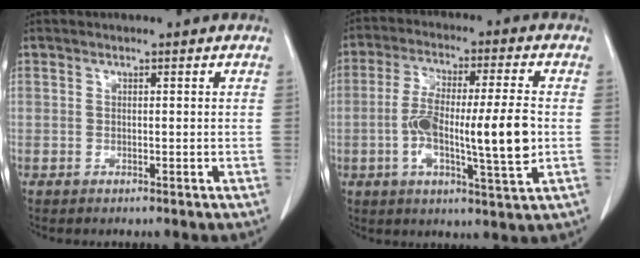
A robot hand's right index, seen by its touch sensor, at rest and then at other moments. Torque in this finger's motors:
{"motor_torque": [0.64, -0.08, 0.45, 0.21]}